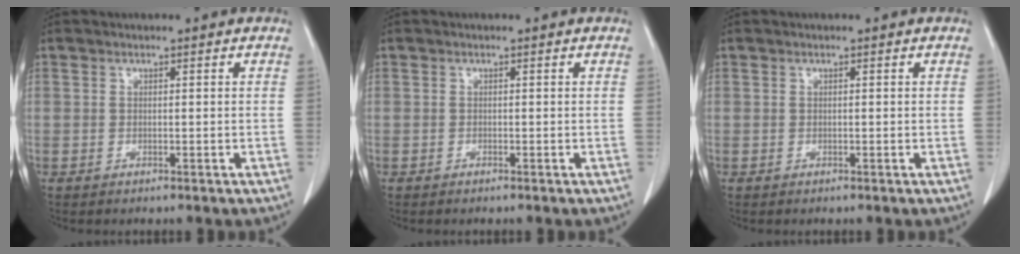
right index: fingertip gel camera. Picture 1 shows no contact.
{"total": 0.0}
{"total": 0.0}